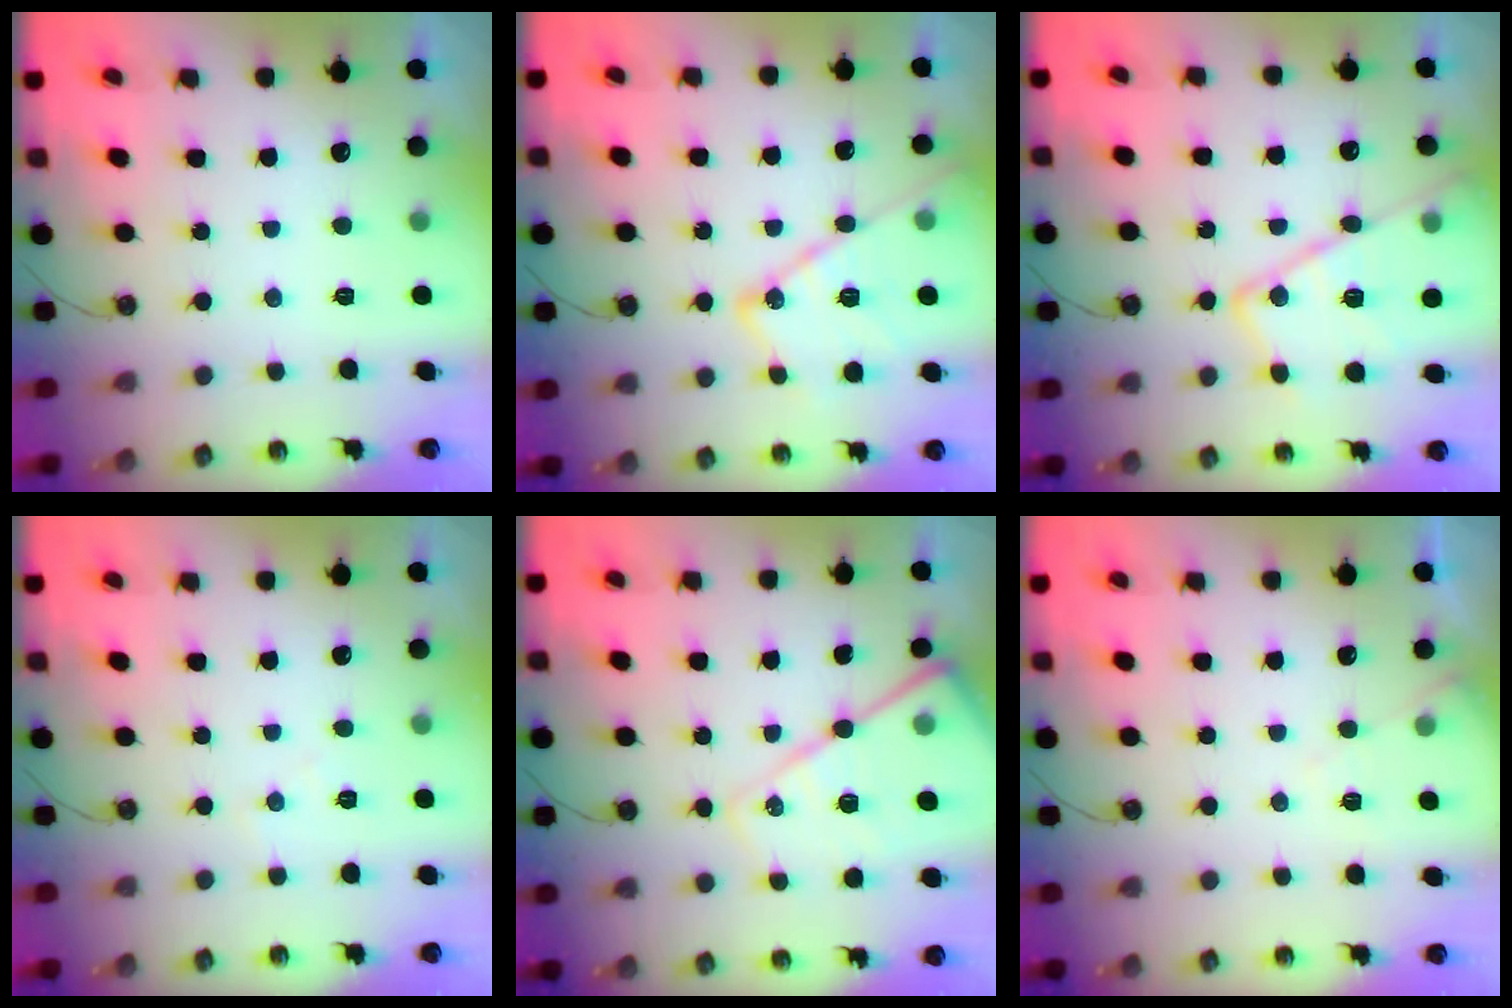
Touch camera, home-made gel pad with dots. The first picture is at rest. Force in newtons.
{"total": 17.0, "press": 16.9, "slide": 1.7}
{"total": 19.6, "press": 19.5, "slide": 1.4}
{"total": 3.7, "press": 3.6, "slide": 0.6}
{"total": 17.2, "press": 17.1, "slide": 1.9}
{"total": 5.0, "press": 4.9, "slide": 0.7}